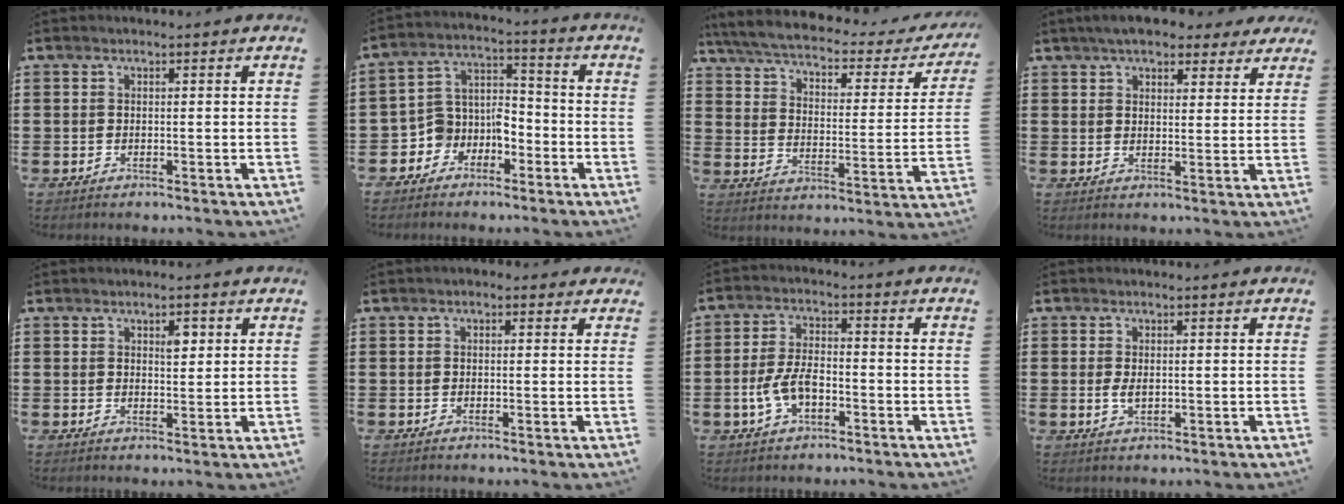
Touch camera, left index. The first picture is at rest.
{"total": 6.2, "force": [-4.3, 4.4, 1.2], "torque": [-0.046, 0.005, -0.089]}
{"total": 4.0, "force": [3.2, 0.6, 2.3], "torque": [-0.062, -0.027, 0.048]}
{"total": 5.6, "force": [4.8, 1.8, 2.2], "torque": [-0.050, -0.001, 0.088]}
{"total": 2.7, "force": [1.3, 1.4, 1.9], "torque": [-0.024, 0.000, 0.019]}
{"total": 1.2, "force": [0.4, 0.9, 0.6], "torque": [-0.014, 0.008, 0.007]}
{"total": 6.0, "force": [-2.2, 2.9, 4.8], "torque": [-0.109, 0.001, -0.046]}
{"total": 2.0, "force": [-0.1, 1.0, 1.7], "torque": [-0.049, -0.003, -0.007]}